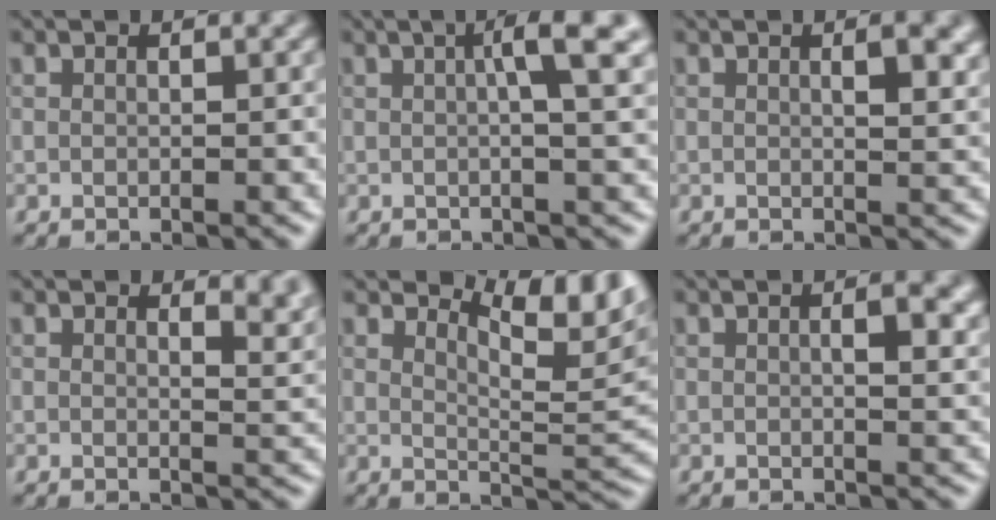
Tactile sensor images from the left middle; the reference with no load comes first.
{"total": 4.5, "force": [1.0, 0.6, 4.3], "torque": [-0.065, 0.012, 0.013]}
{"total": 3.2, "force": [1.0, 1.0, 2.8], "torque": [-0.033, 0.001, 0.015]}
{"total": 3.0, "force": [2.1, 1.1, 1.8], "torque": [-0.015, -0.006, 0.029]}
{"total": 6.0, "force": [4.1, 1.7, 4.1], "torque": [-0.059, -0.003, 0.063]}
{"total": 2.9, "force": [0.6, 0.9, 2.7], "torque": [-0.038, 0.000, 0.009]}